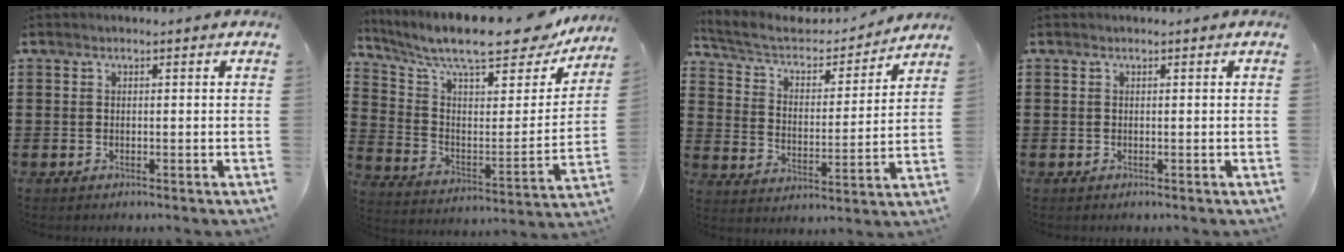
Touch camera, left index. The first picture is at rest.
{"total": 9.6, "force": [7.8, 1.2, 5.5], "torque": [-0.134, -0.065, 0.125]}
{"total": 5.2, "force": [4.4, 1.9, 2.0], "torque": [-0.064, -0.030, 0.069]}
{"total": 0.0}